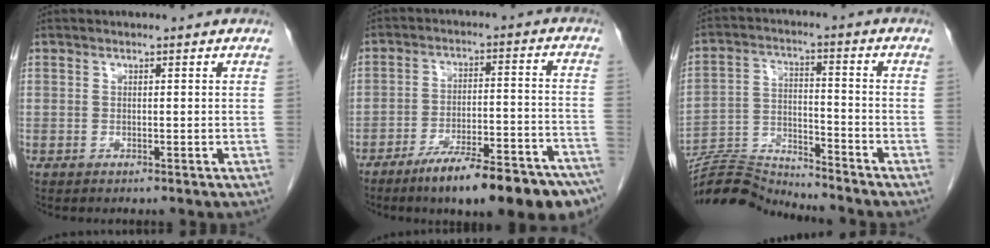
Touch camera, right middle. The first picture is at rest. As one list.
[{"total": 18.7, "force": [-14.2, 3.1, 11.8], "torque": [-0.110, 0.028, -0.212]}, {"total": 10.7, "force": [-10.7, -0.5, 0.4], "torque": [-0.012, 0.016, -0.200]}]